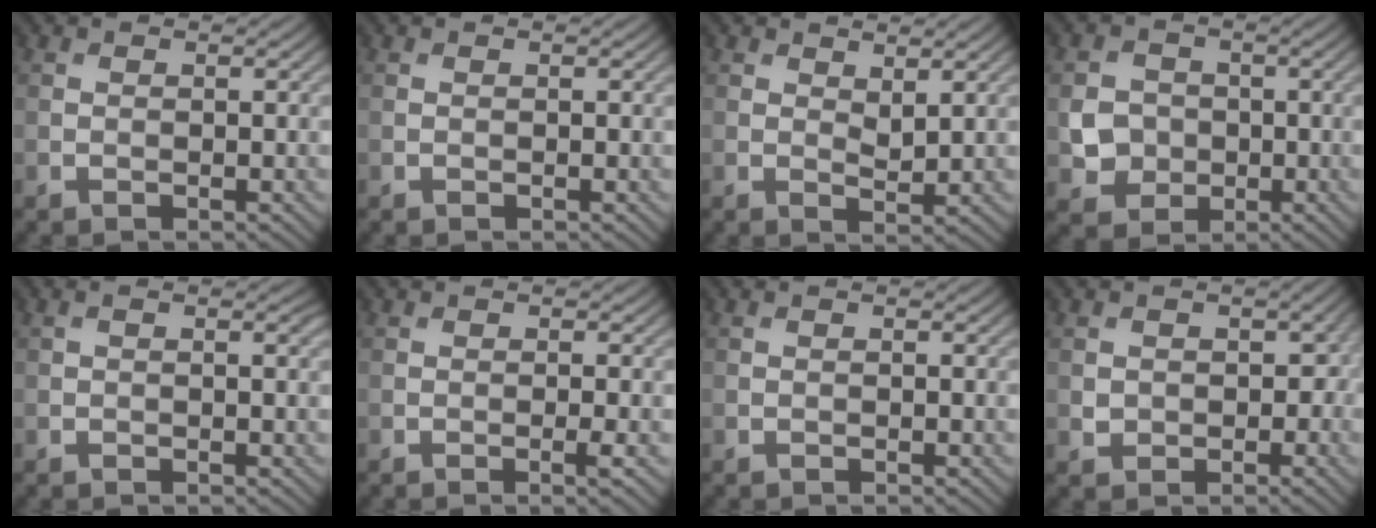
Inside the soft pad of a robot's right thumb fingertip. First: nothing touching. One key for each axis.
{"total": 0.0}
{"total": 2.1, "fx": 1.3, "fy": 0.9, "fz": 1.4, "tx": -0.026, "ty": -0.007, "tz": 0.025}
{"total": 4.5, "fx": -0.6, "fy": 4.1, "fz": 1.5, "tx": -0.035, "ty": -0.002, "tz": -0.020}
{"total": 1.2, "fx": 0.4, "fy": 0.2, "fz": 1.1, "tx": -0.019, "ty": 0.004, "tz": 0.005}
{"total": 1.1, "fx": -0.3, "fy": 0.0, "fz": 1.1, "tx": -0.020, "ty": -0.001, "tz": -0.008}
{"total": 0.0}
{"total": 3.6, "fx": -0.2, "fy": 3.2, "fz": 1.7, "tx": -0.028, "ty": -0.007, "tz": 0.001}